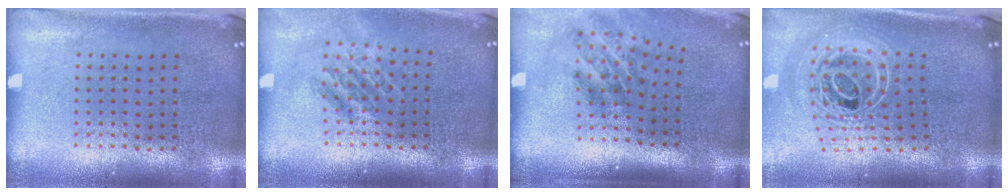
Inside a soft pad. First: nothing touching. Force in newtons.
{"total": 1.4, "press": 1.1, "slide": 0.9}
{"total": 1.9, "press": 1.2, "slide": 1.5}
{"total": 2.6, "press": 1.9, "slide": 1.9}